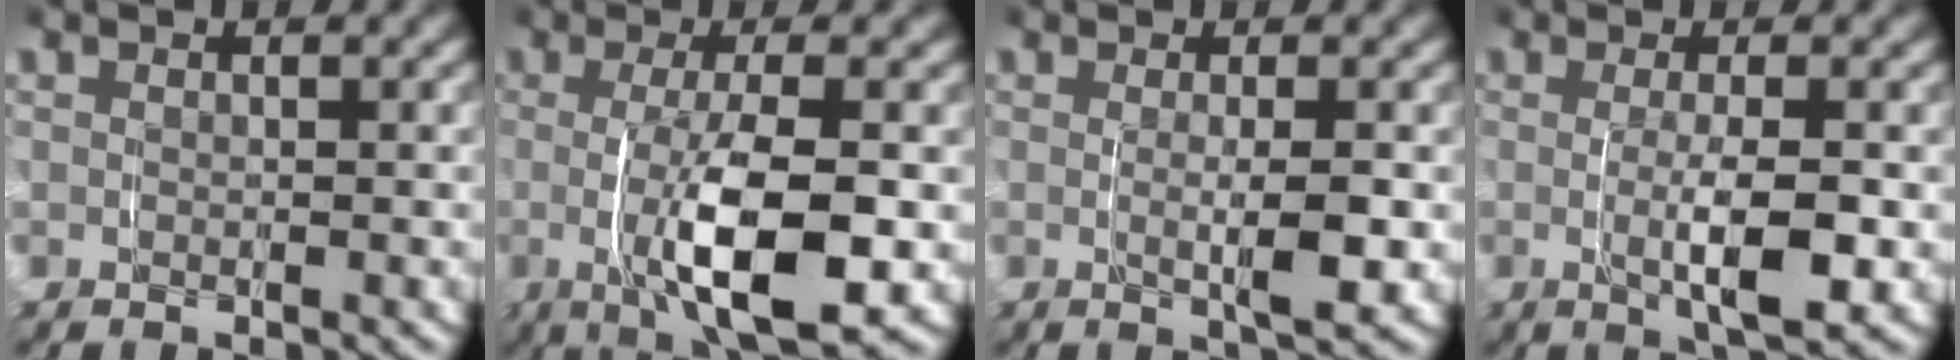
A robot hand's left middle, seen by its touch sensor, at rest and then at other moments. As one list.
[{"total": 7.7, "force": [-1.2, 2.1, 7.3], "torque": [-0.123, -0.010, -0.011]}, {"total": 2.8, "force": [0.0, 0.0, 2.8], "torque": [-0.043, -0.008, 0.002]}, {"total": 4.2, "force": [-0.4, 0.5, 4.2], "torque": [-0.068, -0.009, -0.003]}]